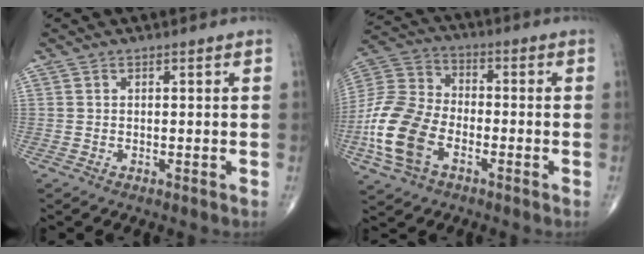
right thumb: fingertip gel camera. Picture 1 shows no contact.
{"total": 15.7, "force": [-5.4, 9.7, 11.1], "torque": [-0.233, 0.024, -0.112]}